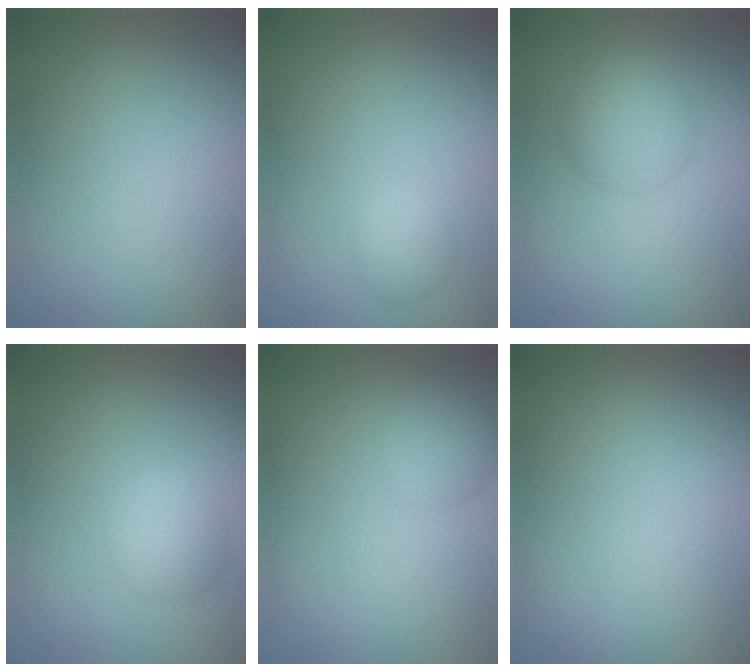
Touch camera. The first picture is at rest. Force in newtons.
{"total": 1.5, "press": 1.5, "slide": 0.0}
{"total": 3.7, "press": 3.7, "slide": 0.2}
{"total": 2.7, "press": 2.7, "slide": 0.2}
{"total": 2.6, "press": 2.6, "slide": 0.1}
{"total": 0.0}